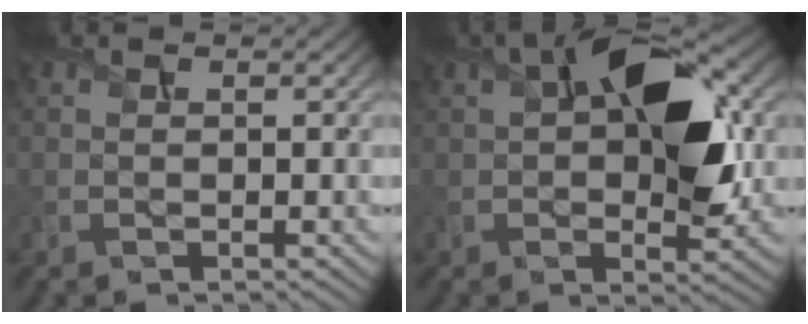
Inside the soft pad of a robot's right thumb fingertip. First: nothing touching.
{"total": 11.6, "force": [1.9, 5.7, 9.9], "torque": [-0.145, 0.009, 0.023]}